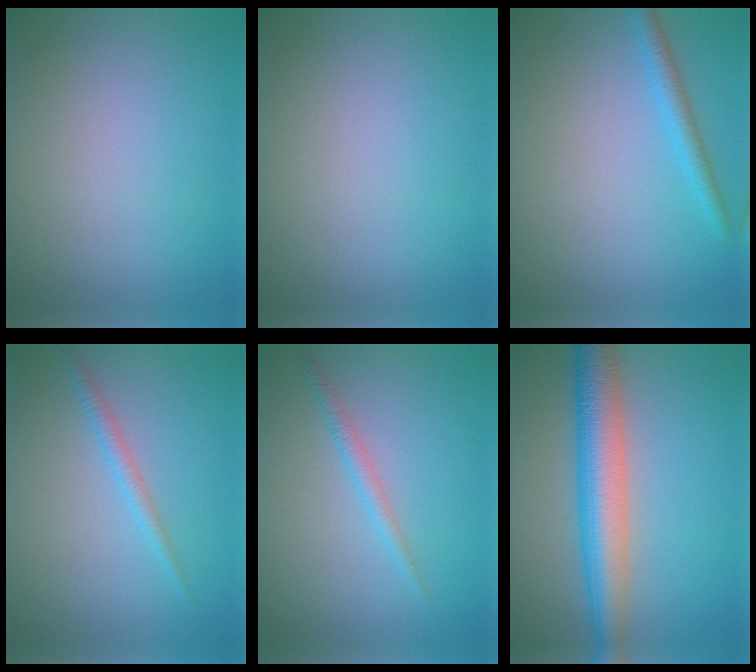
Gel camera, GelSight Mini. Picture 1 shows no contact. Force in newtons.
{"total": 0.0}
{"total": 2.1, "press": 2.0, "slide": 0.2}
{"total": 1.5, "press": 1.5, "slide": 0.1}
{"total": 1.4, "press": 1.4, "slide": 0.1}
{"total": 7.0, "press": 7.0, "slide": 0.2}